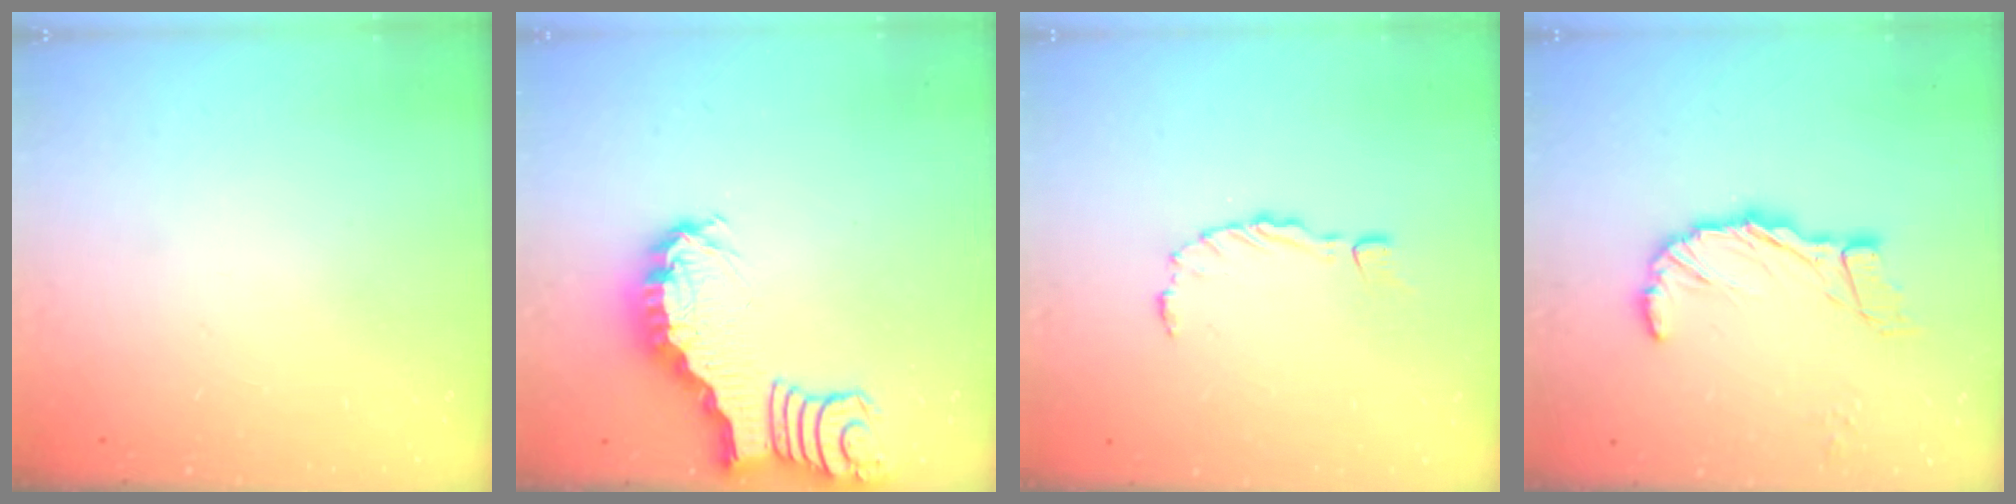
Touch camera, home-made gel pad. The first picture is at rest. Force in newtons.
{"total": 3.1, "press": 3.1, "slide": 0.5}
{"total": 1.5, "press": 1.5, "slide": 0.2}
{"total": 11.0, "press": 10.9, "slide": 1.5}